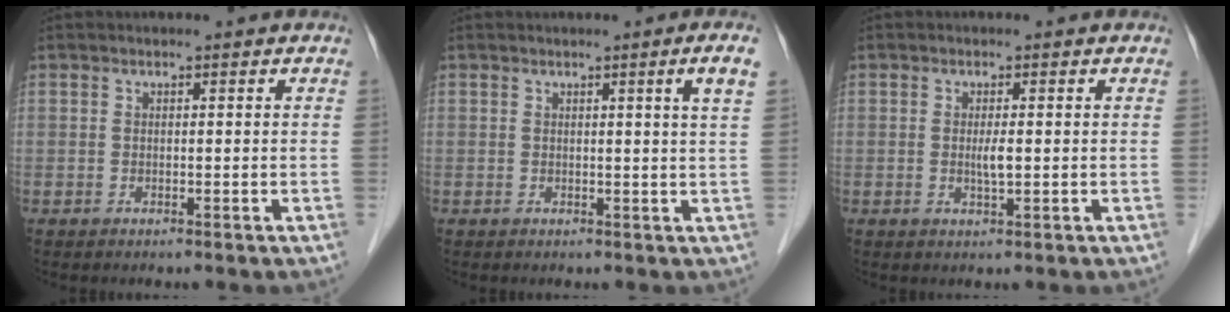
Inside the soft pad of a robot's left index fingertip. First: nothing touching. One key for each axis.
{"total": 2.8, "fx": 1.1, "fy": -0.9, "fz": 2.3, "tx": -0.031, "ty": -0.008, "tz": 0.018}
{"total": 1.9, "fx": 0.0, "fy": 0.3, "fz": 1.9, "tx": -0.038, "ty": -0.003, "tz": 0.000}